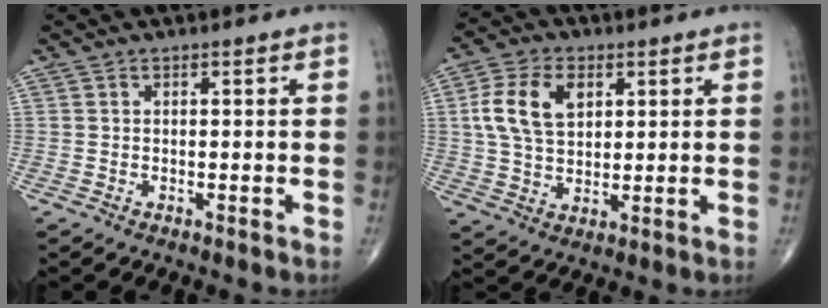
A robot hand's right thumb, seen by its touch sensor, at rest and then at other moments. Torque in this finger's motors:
{"motor_torque": [-0.54, 0.62, 0.88, 0.21, 0.07]}